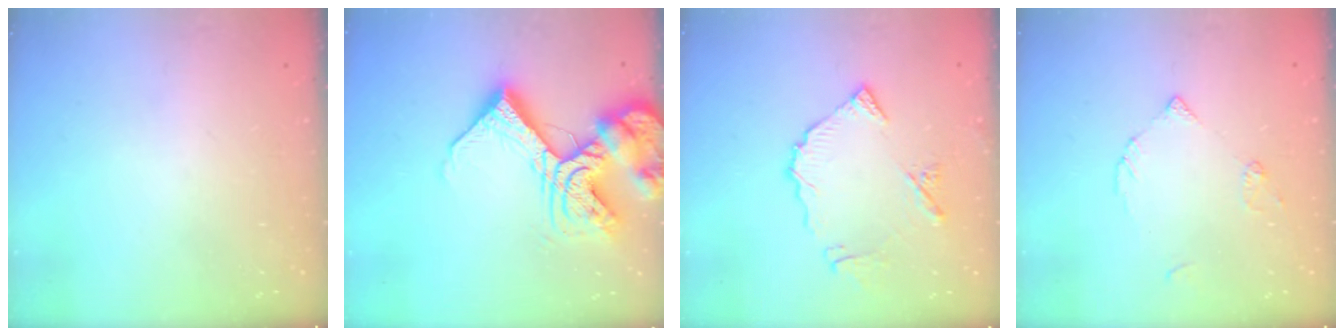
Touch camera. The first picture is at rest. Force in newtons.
{"total": 19.4, "press": 19.2, "slide": 2.3}
{"total": 12.4, "press": 12.3, "slide": 1.1}
{"total": 5.8, "press": 5.7, "slide": 0.7}